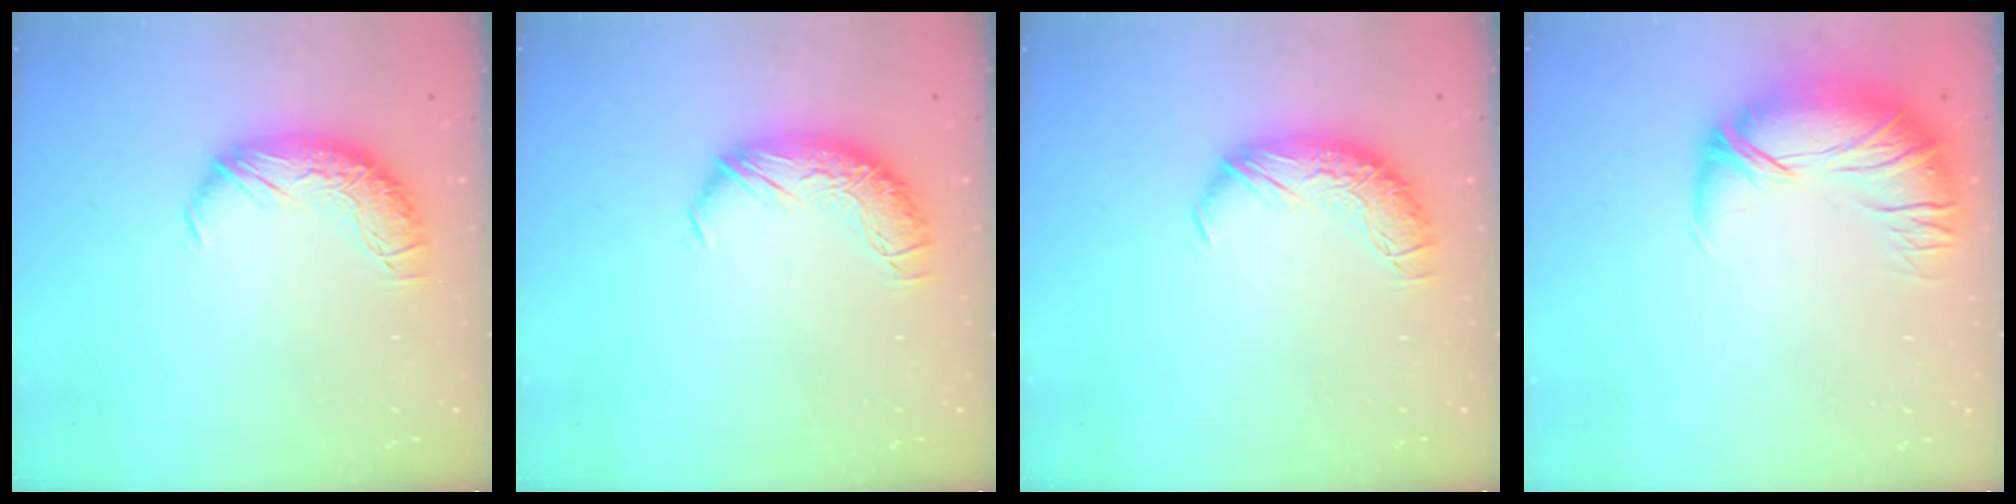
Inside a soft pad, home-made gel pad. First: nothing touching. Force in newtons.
{"total": 0.0}
{"total": 0.0}
{"total": 2.8, "press": 0.1, "slide": 2.8}